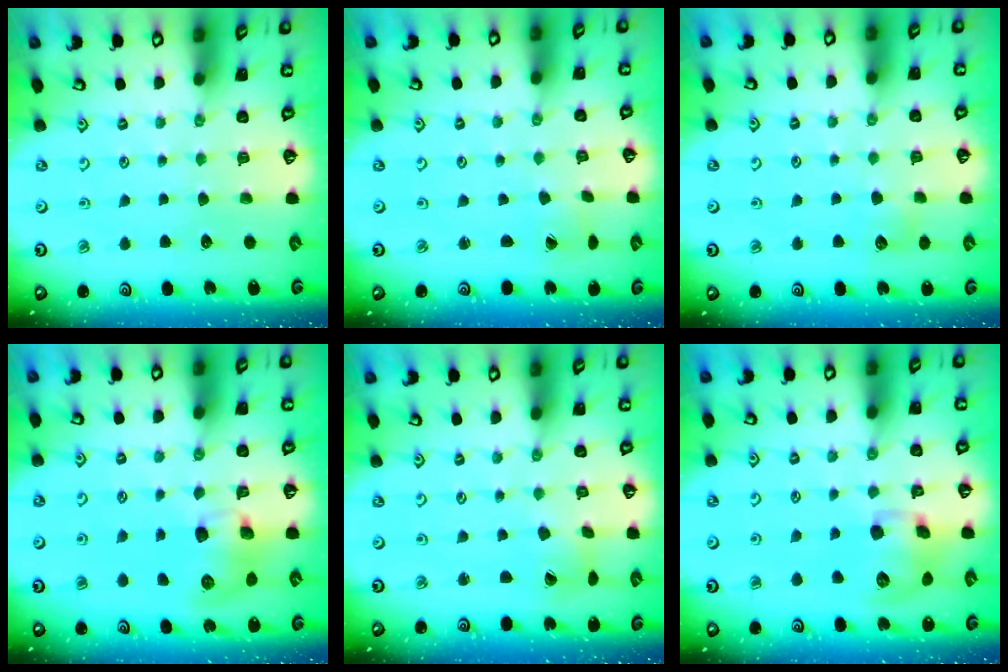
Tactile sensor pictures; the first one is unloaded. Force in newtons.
{"total": 1.2, "press": 1.2, "slide": 0.1}
{"total": 6.5, "press": 6.4, "slide": 0.9}
{"total": 8.8, "press": 8.7, "slide": 1.1}
{"total": 2.7, "press": 2.7, "slide": 0.4}
{"total": 11.0, "press": 10.8, "slide": 1.8}